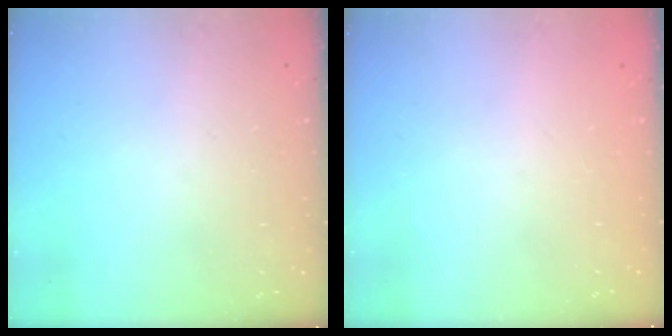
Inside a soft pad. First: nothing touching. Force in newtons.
{"total": 0.0}